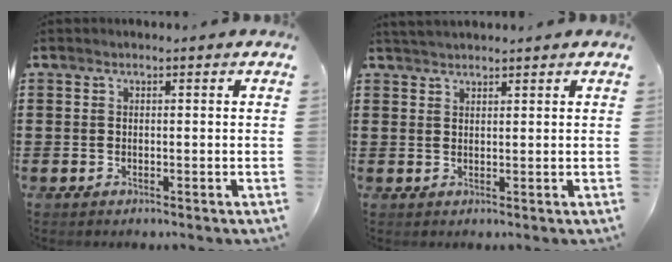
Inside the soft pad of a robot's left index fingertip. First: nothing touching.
{"total": 1.6, "force": [1.6, 0.1, 0.2], "torque": [-0.007, 0.002, 0.032]}